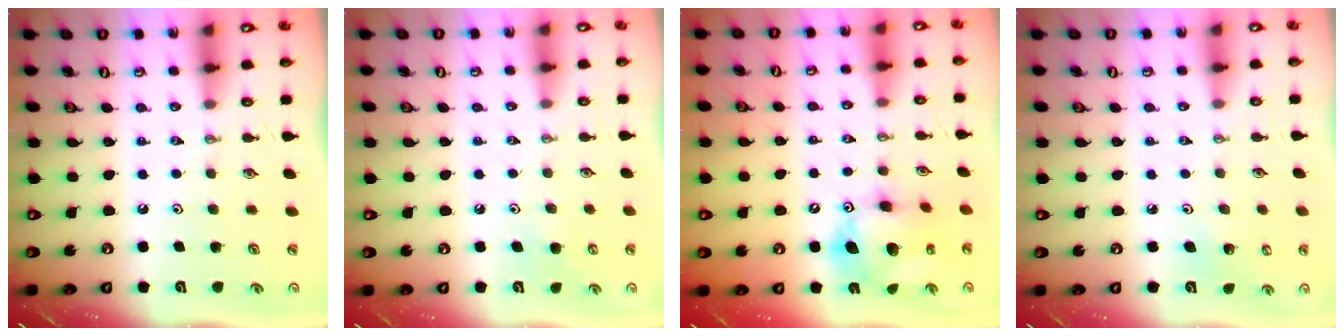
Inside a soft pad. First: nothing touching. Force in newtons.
{"total": 5.1, "press": 5.1, "slide": 0.6}
{"total": 14.2, "press": 14.1, "slide": 1.5}
{"total": 4.8, "press": 4.6, "slide": 1.3}